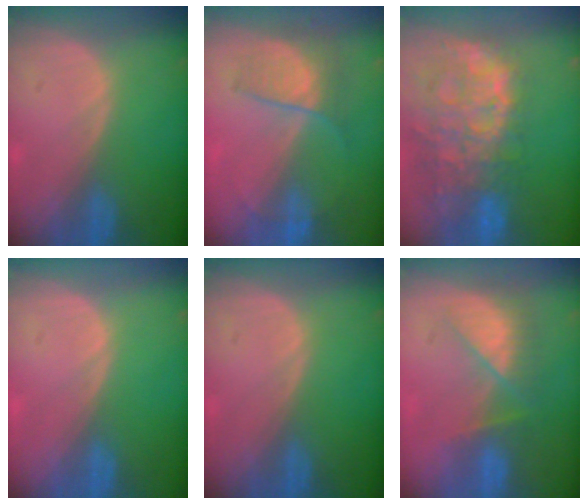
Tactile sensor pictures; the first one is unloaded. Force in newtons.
{"total": 7.2, "press": 6.0, "slide": 3.9}
{"total": 13.8, "press": 11.2, "slide": 8.0}
{"total": 0.0}
{"total": 0.0}
{"total": 7.9, "press": 7.0, "slide": 3.7}